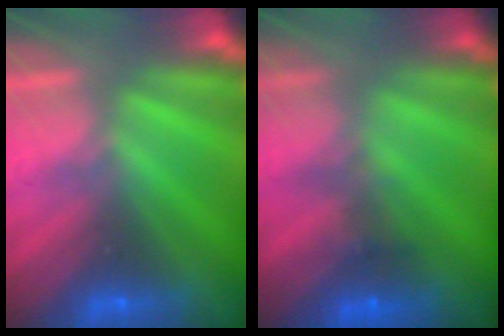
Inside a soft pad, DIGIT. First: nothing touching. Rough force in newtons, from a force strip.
{"total": 4.0}